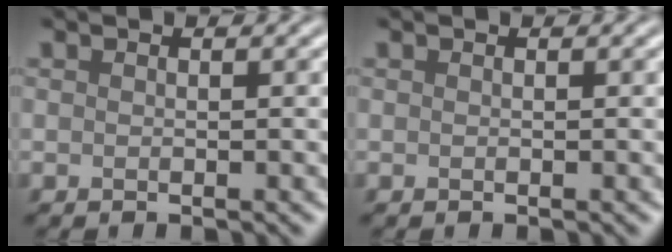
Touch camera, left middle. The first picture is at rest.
{"total": 0.0}